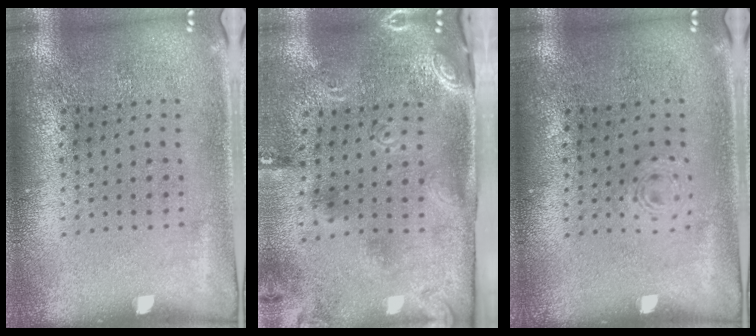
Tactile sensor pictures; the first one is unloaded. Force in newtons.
{"total": 2.9, "press": 1.8, "slide": 2.3}
{"total": 0.6, "press": 0.6, "slide": 0.1}